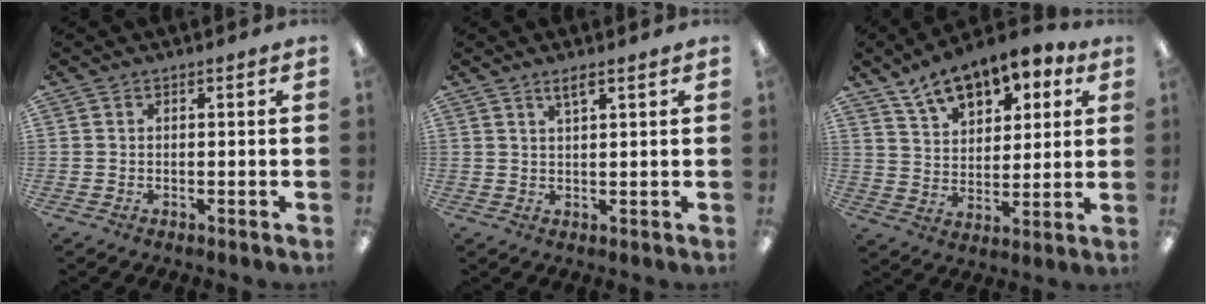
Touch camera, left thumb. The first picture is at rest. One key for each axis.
{"total": 2.7, "fx": 2.0, "fy": 0.3, "fz": 1.8, "tx": -0.041, "ty": 0.000, "tz": 0.035}
{"total": 12.8, "fx": 9.8, "fy": 6.6, "fz": 5.1, "tx": -0.078, "ty": -0.058, "tz": 0.178}